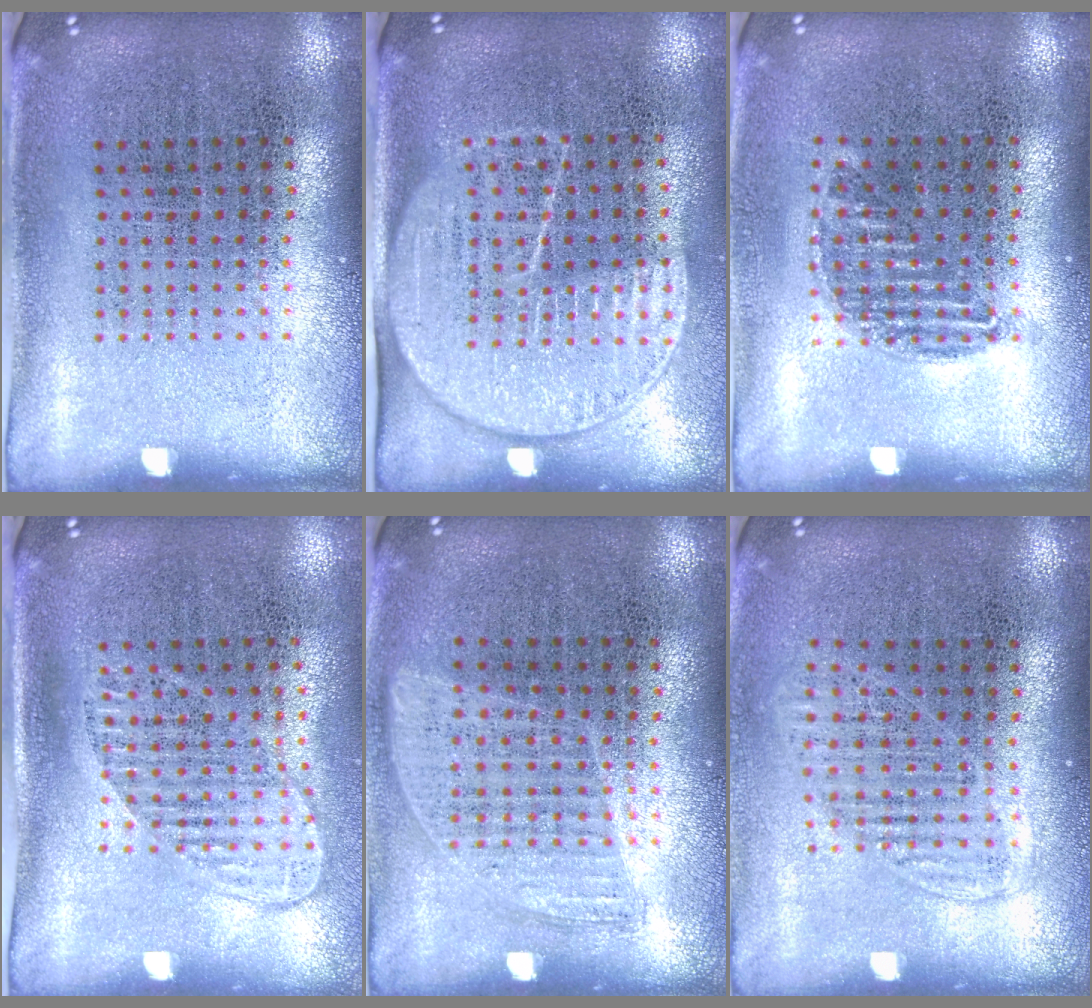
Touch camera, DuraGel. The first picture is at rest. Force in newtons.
{"total": 1.8, "press": 1.5, "slide": 1.0}
{"total": 0.9, "press": 0.8, "slide": 0.5}
{"total": 1.4, "press": 1.2, "slide": 0.7}
{"total": 0.8, "press": 0.7, "slide": 0.4}
{"total": 1.4, "press": 1.2, "slide": 0.7}